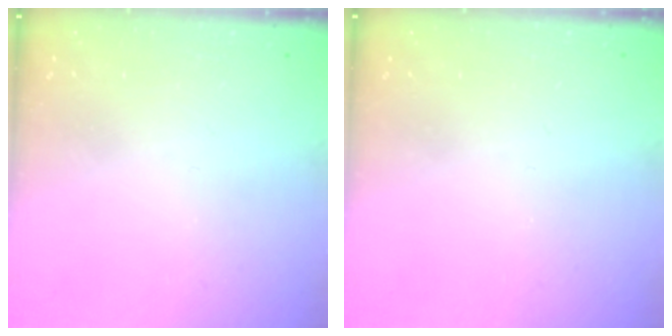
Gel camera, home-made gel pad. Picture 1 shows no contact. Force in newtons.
{"total": 0.0}